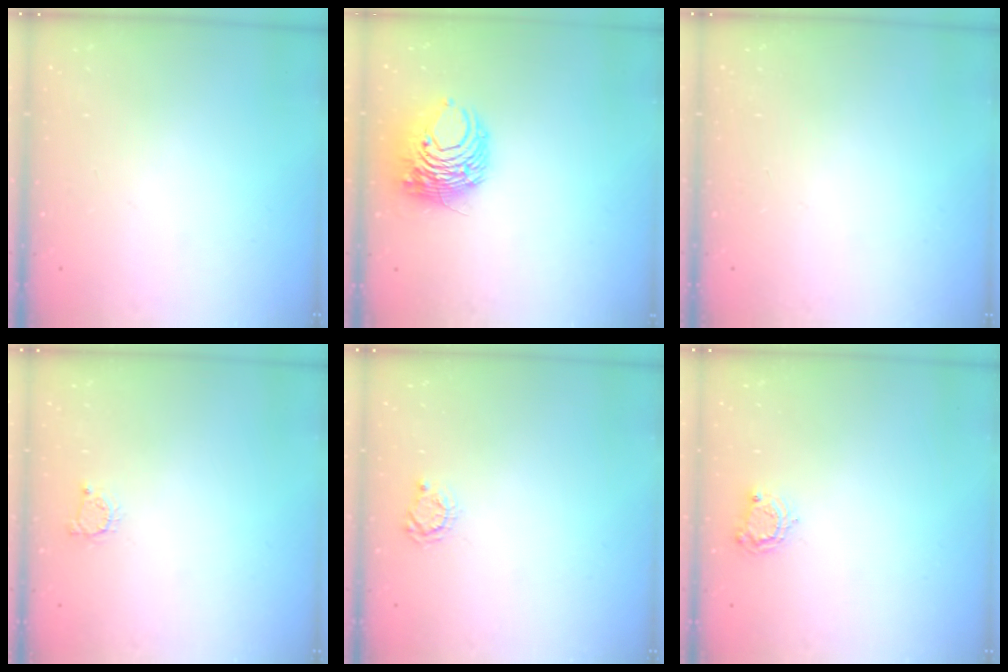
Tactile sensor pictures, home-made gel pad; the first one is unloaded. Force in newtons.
{"total": 9.4, "press": 9.3, "slide": 1.5}
{"total": 0.0}
{"total": 2.2, "press": 2.2, "slide": 0.4}
{"total": 4.8, "press": 4.8, "slide": 0.4}
{"total": 4.8, "press": 4.8, "slide": 0.2}